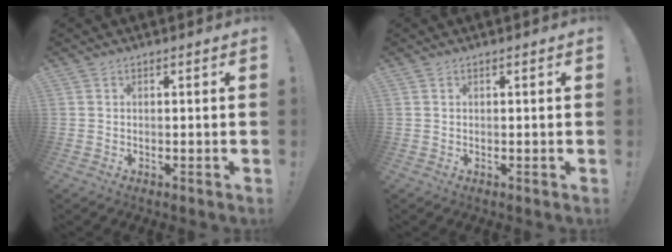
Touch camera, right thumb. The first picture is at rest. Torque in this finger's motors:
{"motor_torque": [-0.09, -0.22, 0.07, 0.00, 0.08]}